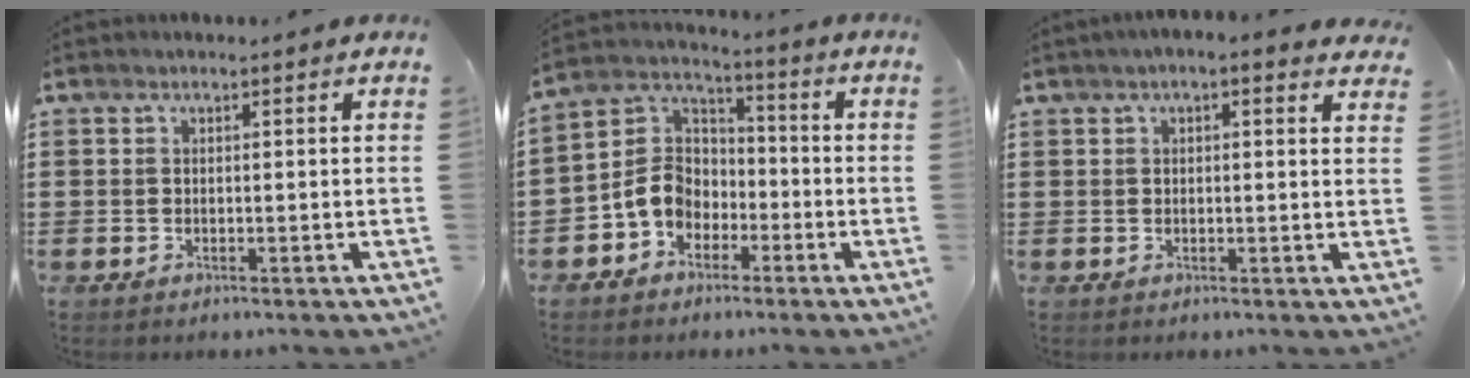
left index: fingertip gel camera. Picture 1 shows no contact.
{"total": 7.5, "force": [-3.0, 6.2, 3.1], "torque": [-0.100, 0.012, -0.067]}
{"total": 1.9, "force": [1.2, 0.3, 1.4], "torque": [-0.029, 0.005, 0.022]}